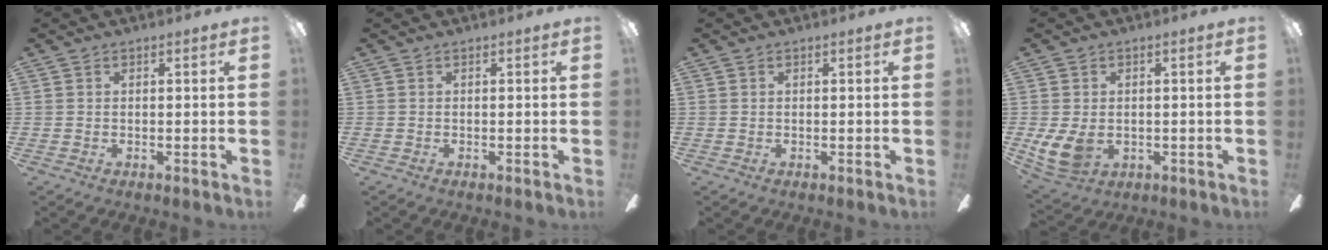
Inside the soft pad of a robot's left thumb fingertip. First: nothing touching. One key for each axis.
{"total": 0.0}
{"total": 0.0}
{"total": 7.2, "fx": -0.7, "fy": 5.2, "fz": 4.9, "tx": -0.113, "ty": -0.007, "tz": -0.011}